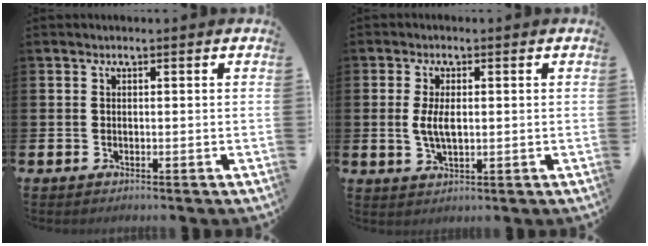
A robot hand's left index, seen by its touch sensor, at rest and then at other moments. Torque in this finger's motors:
{"motor_torque": [0.88, 0.19, 0.18, 0.16]}